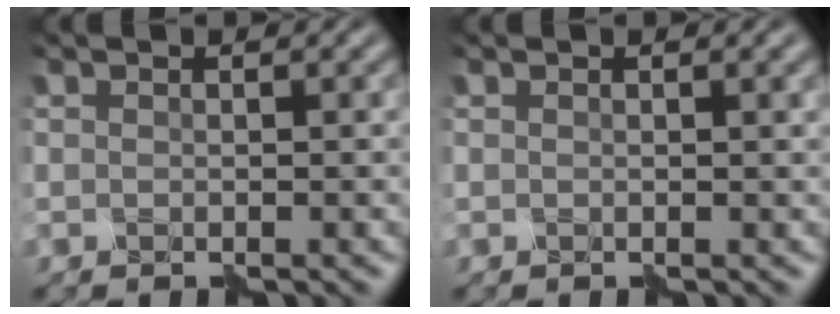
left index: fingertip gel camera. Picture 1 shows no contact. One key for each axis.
{"total": 0.6, "fx": 0.3, "fy": 0.0, "fz": 0.6, "tx": -0.011, "ty": 0.001, "tz": 0.001}